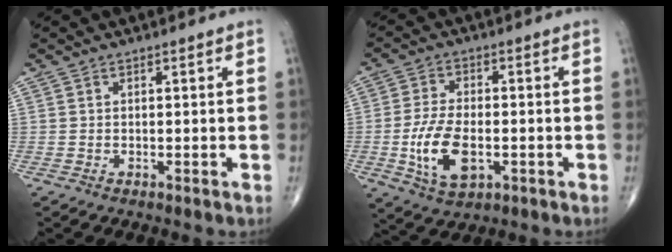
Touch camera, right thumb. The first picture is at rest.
{"total": 10.7, "force": [-2.5, 5.7, 8.7], "torque": [-0.166, 0.000, -0.040]}